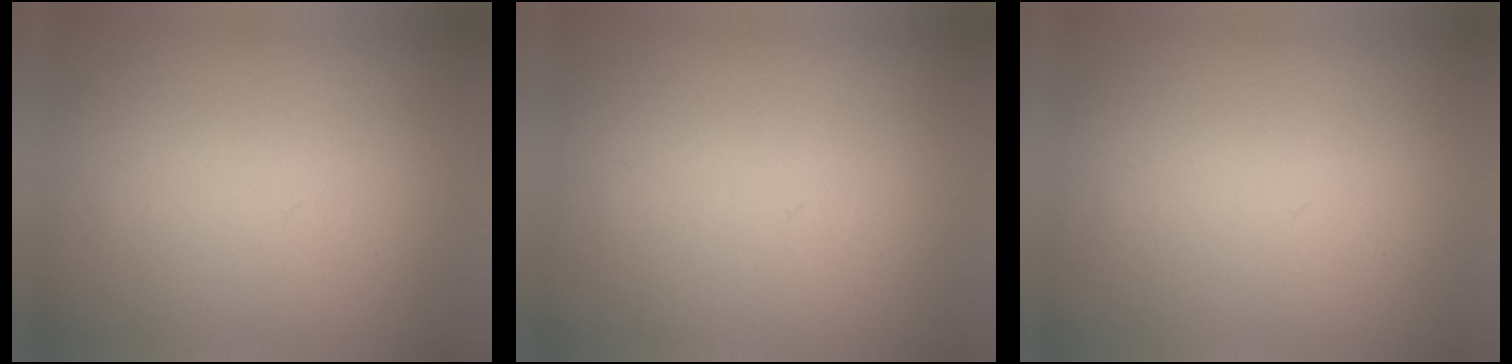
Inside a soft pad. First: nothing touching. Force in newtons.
{"total": 1.2}
{"total": 1.1}